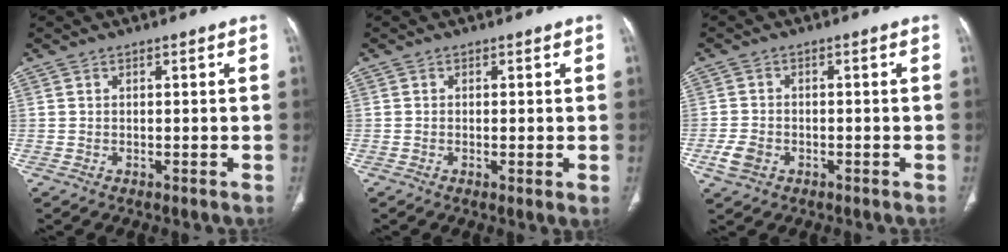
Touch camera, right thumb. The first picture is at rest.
{"total": 1.9, "force": [-0.2, 0.3, 1.8], "torque": [-0.042, -0.009, -0.006]}
{"total": 3.9, "force": [-1.6, 2.8, 2.1], "torque": [-0.045, 0.006, -0.027]}